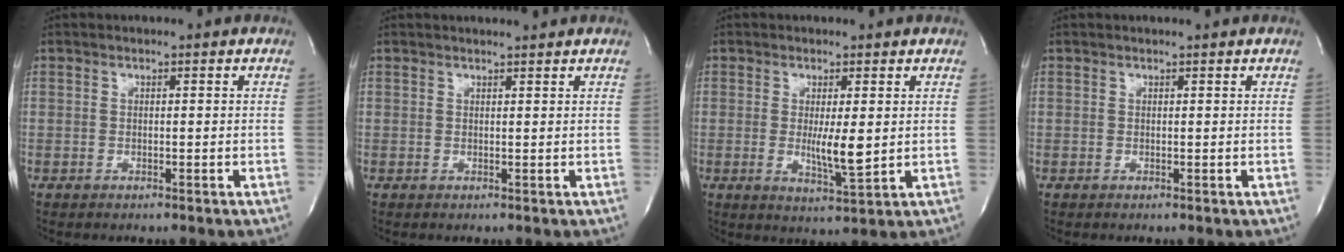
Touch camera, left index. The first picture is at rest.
{"total": 1.9, "force": [1.8, -0.2, 0.4], "torque": [-0.008, 0.003, 0.025]}
{"total": 5.0, "force": [0.2, 0.7, 4.9], "torque": [-0.087, -0.017, 0.007]}
{"total": 0.7, "force": [0.6, -0.1, 0.2], "torque": [-0.007, 0.001, 0.010]}